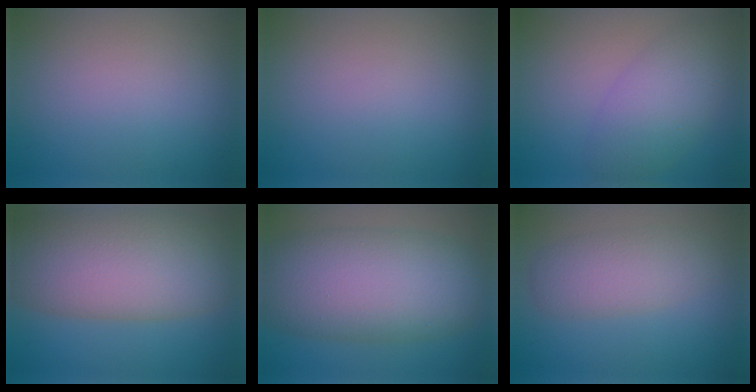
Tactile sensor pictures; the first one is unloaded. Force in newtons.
{"total": 0.0}
{"total": 4.8, "press": 4.8, "slide": 0.1}
{"total": 11.9, "press": 11.9, "slide": 0.8}
{"total": 11.5, "press": 11.5, "slide": 0.6}
{"total": 3.9, "press": 3.9, "slide": 0.1}